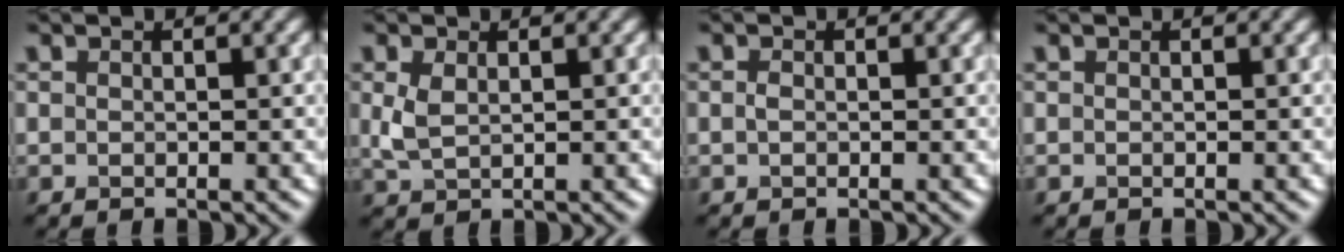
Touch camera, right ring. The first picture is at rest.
{"total": 2.2, "force": [0.4, 1.3, 1.7], "torque": [-0.050, -0.001, 0.015]}
{"total": 0.6, "force": [-0.1, 0.4, 0.5], "torque": [-0.014, 0.000, -0.001]}
{"total": 0.0}